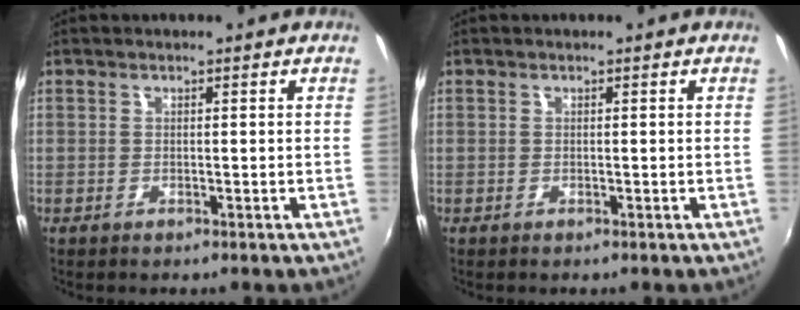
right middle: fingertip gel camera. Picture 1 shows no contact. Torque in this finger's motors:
{"motor_torque": [0.00, 0.00, 0.00, 0.00]}